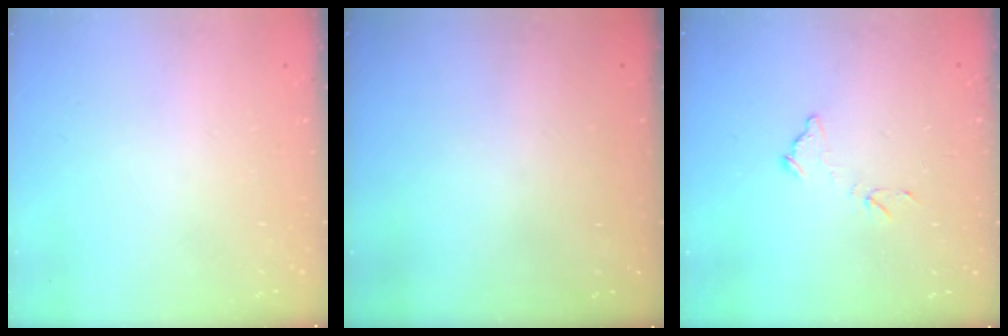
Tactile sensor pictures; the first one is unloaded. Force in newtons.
{"total": 2.9, "press": 2.9, "slide": 0.3}
{"total": 8.1, "press": 8.0, "slide": 0.6}